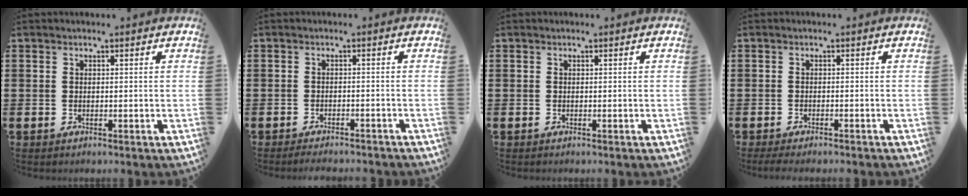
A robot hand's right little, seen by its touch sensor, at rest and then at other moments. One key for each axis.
{"total": 1.4, "fx": -1.4, "fy": 0.0, "fz": 0.2, "tx": -0.005, "ty": 0.002, "tz": -0.028}
{"total": 0.0}
{"total": 1.1, "fx": -0.9, "fy": 0.1, "fz": 0.7, "tx": -0.012, "ty": -0.002, "tz": -0.017}